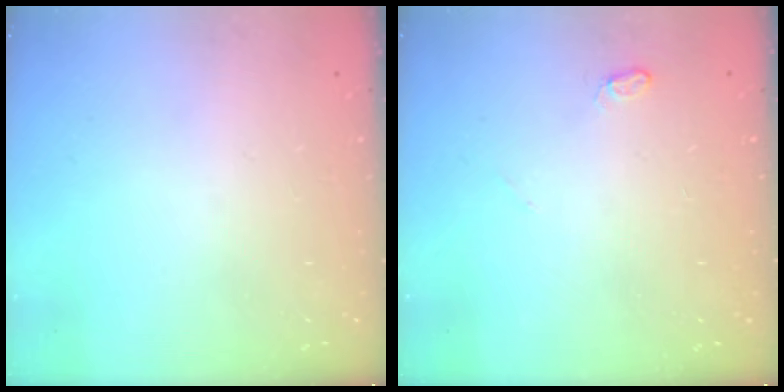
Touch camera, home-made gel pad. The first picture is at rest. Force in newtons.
{"total": 4.4, "press": 4.4, "slide": 0.5}